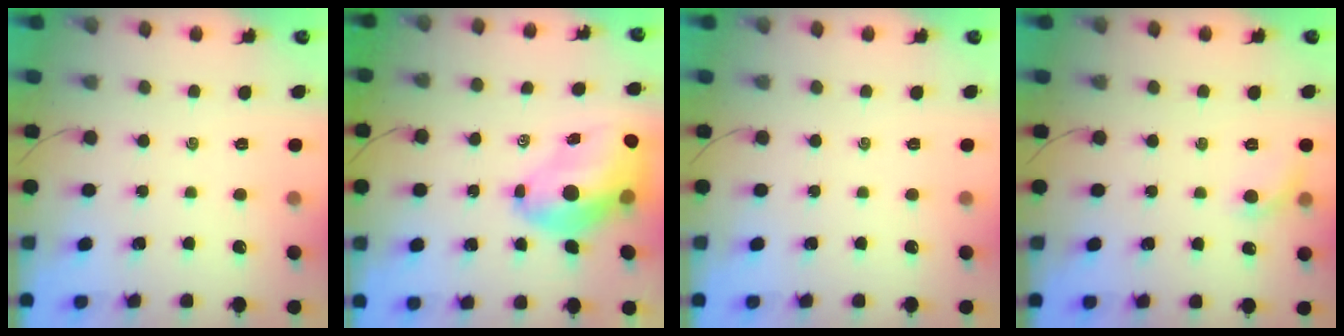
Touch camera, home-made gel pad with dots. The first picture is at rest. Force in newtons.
{"total": 12.3, "press": 11.7, "slide": 3.8}
{"total": 0.0}
{"total": 6.0, "press": 5.9, "slide": 1.3}